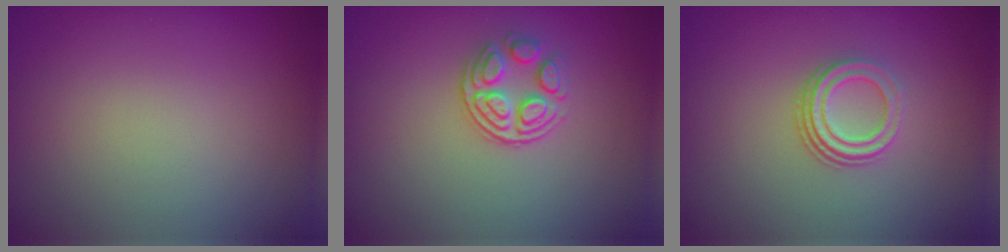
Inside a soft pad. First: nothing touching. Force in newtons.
{"total": 3.0, "press": 2.6, "slide": 1.5}
{"total": 2.9, "press": 2.0, "slide": 2.0}